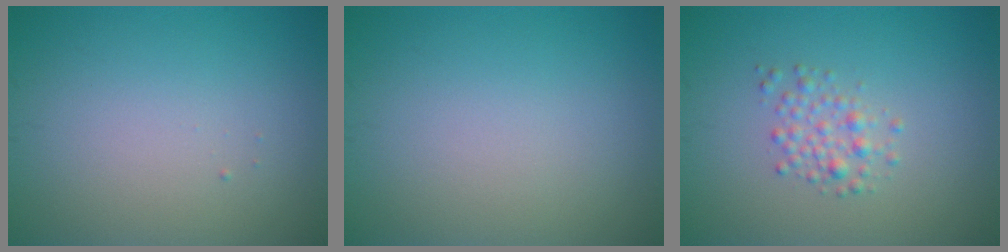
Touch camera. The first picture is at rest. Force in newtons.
{"total": 0.0}
{"total": 1.9, "press": 1.9, "slide": 0.0}